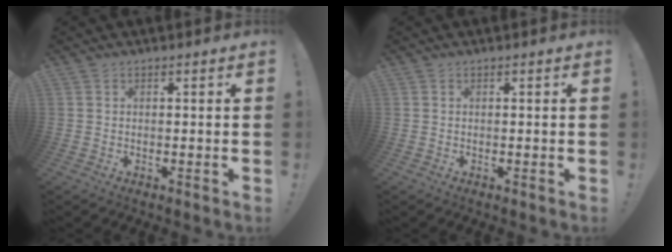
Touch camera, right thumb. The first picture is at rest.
{"total": 0.0}